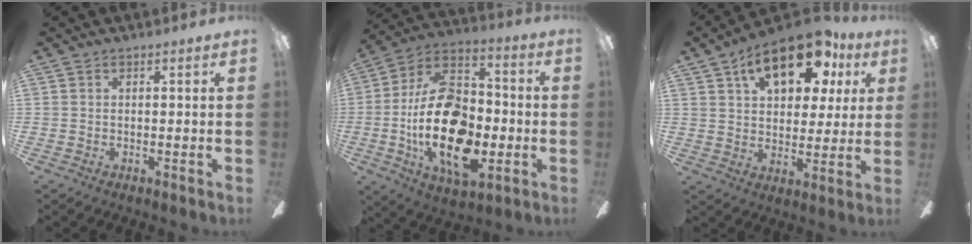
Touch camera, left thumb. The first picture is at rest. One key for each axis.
{"total": 24.0, "fx": -5.1, "fy": 14.1, "fz": 18.7, "tx": -0.358, "ty": 0.020, "tz": -0.083}
{"total": 18.7, "fx": 9.6, "fy": 10.0, "fz": 12.5, "tx": -0.177, "ty": -0.028, "tz": 0.159}